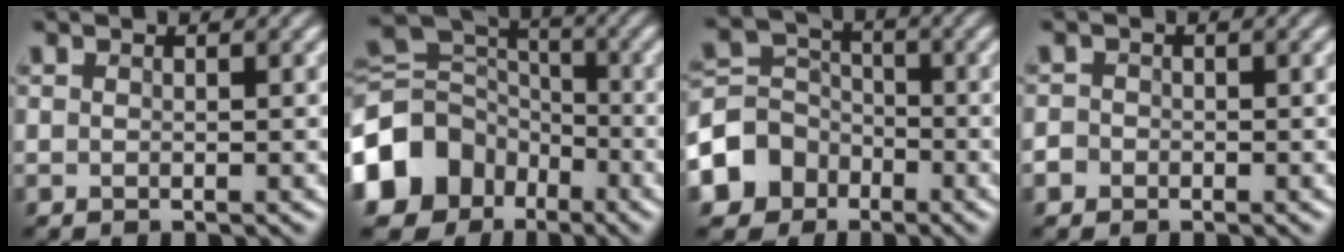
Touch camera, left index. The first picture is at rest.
{"total": 9.7, "force": [-4.6, 7.6, 4.0], "torque": [-0.089, -0.001, -0.102]}
{"total": 5.9, "force": [-3.0, 4.9, 1.4], "torque": [-0.020, 0.008, -0.081]}
{"total": 1.2, "force": [-0.7, 1.0, 0.2], "torque": [0.000, 0.002, -0.012]}